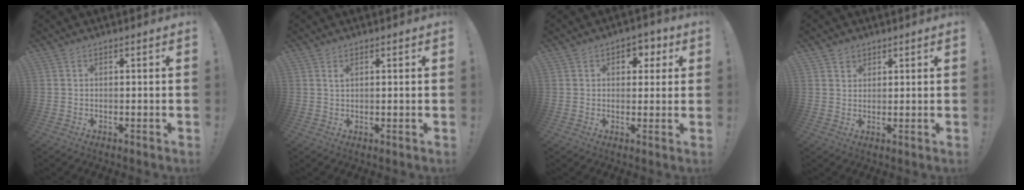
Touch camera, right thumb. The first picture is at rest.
{"total": 1.2, "force": [0.7, 0.3, 1.0], "torque": [-0.017, 0.000, 0.010]}
{"total": 5.0, "force": [1.5, 4.1, 2.5], "torque": [-0.016, -0.005, 0.022]}
{"total": 2.6, "force": [1.9, 1.7, 0.2], "torque": [0.002, -0.012, 0.034]}